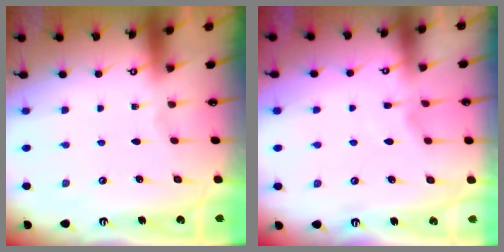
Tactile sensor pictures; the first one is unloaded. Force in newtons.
{"total": 2.8, "press": 2.8, "slide": 0.5}